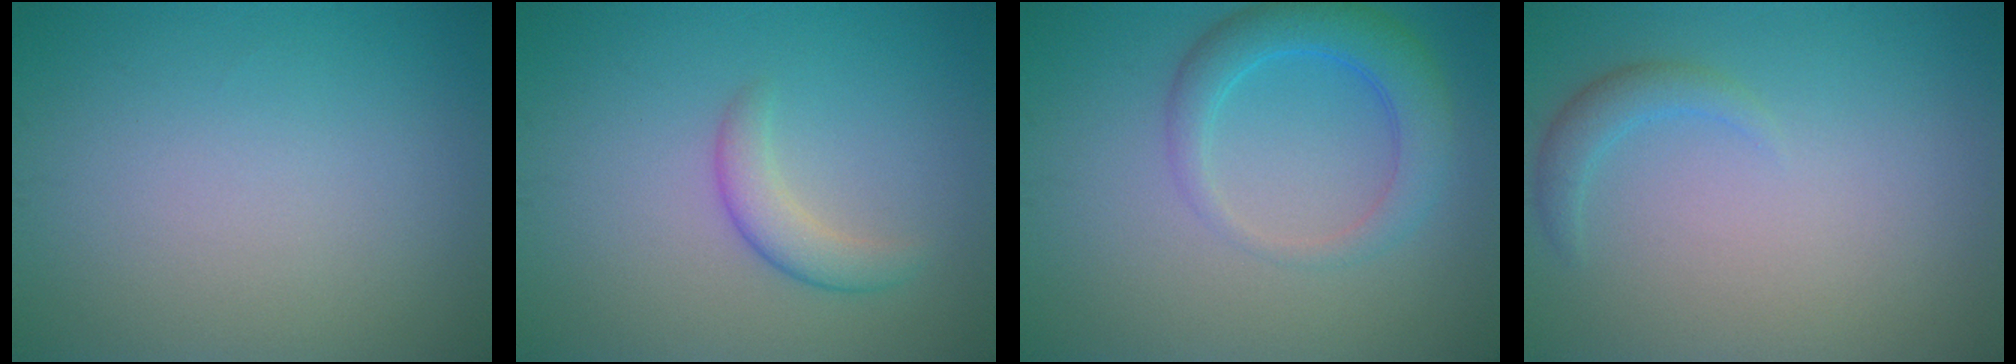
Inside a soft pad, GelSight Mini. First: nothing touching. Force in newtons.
{"total": 2.4, "press": 2.4, "slide": 0.1}
{"total": 4.1, "press": 4.1, "slide": 0.2}
{"total": 1.6, "press": 1.6, "slide": 0.1}